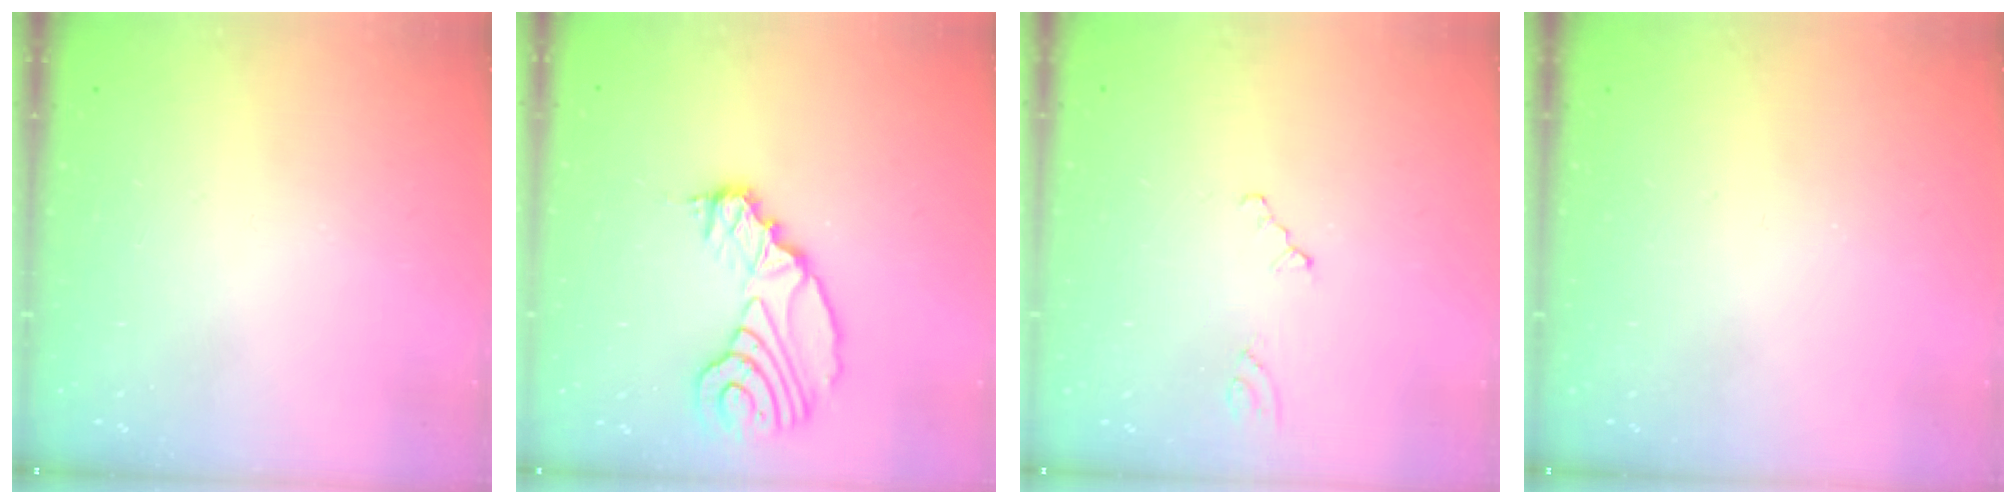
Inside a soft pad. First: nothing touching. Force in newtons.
{"total": 13.7, "press": 12.8, "slide": 4.9}
{"total": 0.9, "press": 0.9, "slide": 0.2}
{"total": 0.0}